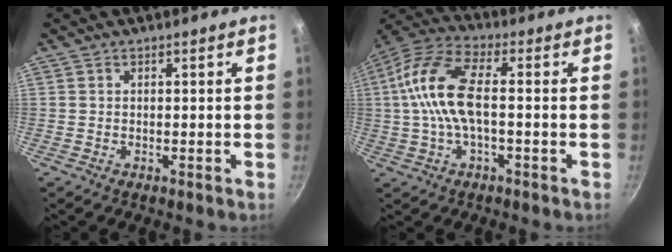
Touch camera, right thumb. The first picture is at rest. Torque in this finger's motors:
{"motor_torque": [-0.88, 1.34, 1.78, -0.21, 0.21]}